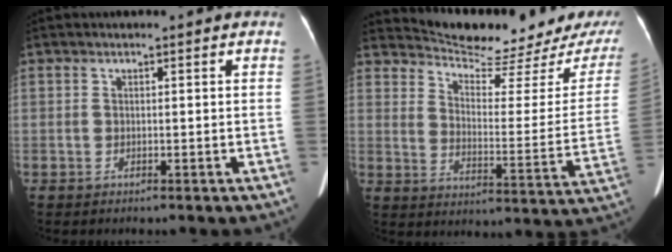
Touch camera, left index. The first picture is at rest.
{"total": 16.3, "force": [15.4, 0.9, 5.5], "torque": [-0.079, -0.070, 0.205]}